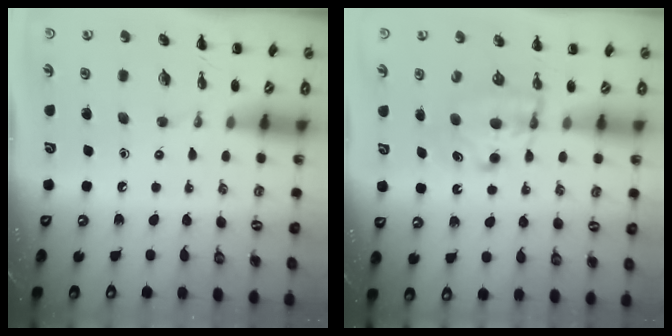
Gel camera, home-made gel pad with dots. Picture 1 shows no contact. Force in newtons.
{"total": 6.4, "press": 6.4, "slide": 0.5}